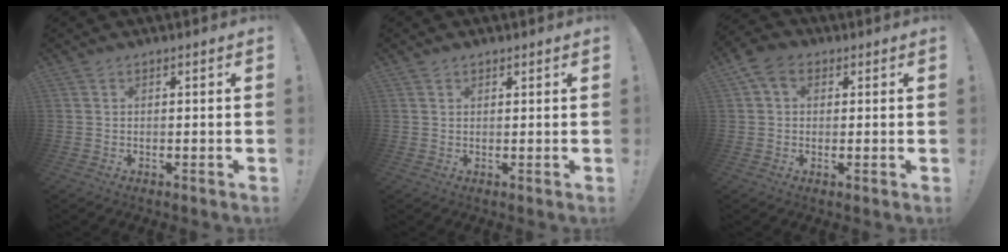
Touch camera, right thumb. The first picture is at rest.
{"total": 0.9, "force": [0.8, 0.4, -0.1], "torque": [0.009, -0.005, 0.014]}
{"total": 6.0, "force": [2.1, 4.5, 3.4], "torque": [-0.065, 0.005, 0.046]}